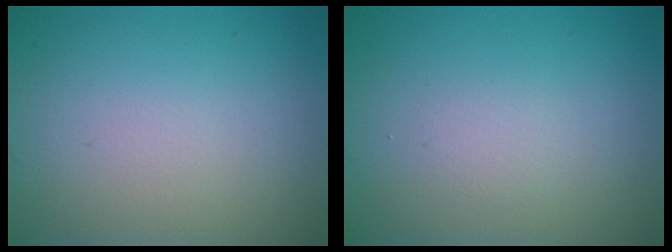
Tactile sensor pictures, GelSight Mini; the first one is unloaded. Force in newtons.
{"total": 0.9, "press": 0.9, "slide": 0.1}